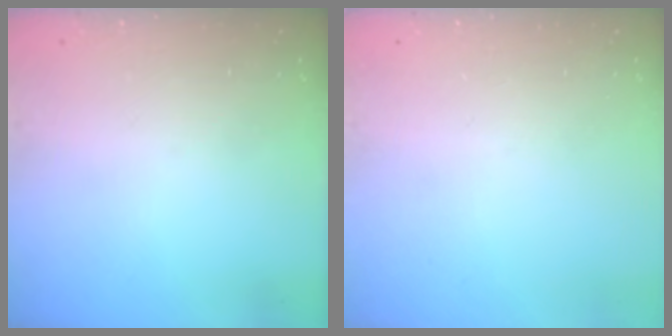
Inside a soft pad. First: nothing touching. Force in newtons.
{"total": 0.0}